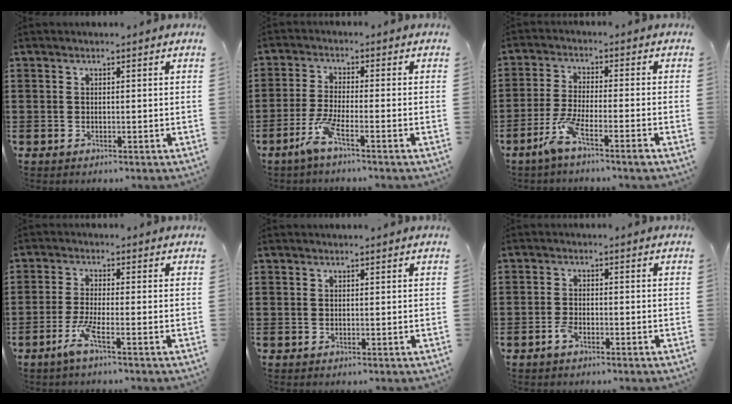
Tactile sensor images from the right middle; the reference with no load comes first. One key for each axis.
{"total": 5.1, "fx": -3.0, "fy": 0.3, "fz": 4.2, "tx": -0.097, "ty": -0.012, "tz": -0.059}
{"total": 6.0, "fx": -3.8, "fy": 0.7, "fz": 4.6, "tx": -0.101, "ty": -0.009, "tz": -0.073}
{"total": 4.5, "fx": -2.4, "fy": 0.2, "fz": 3.8, "tx": -0.084, "ty": -0.011, "tz": -0.048}
{"total": 0.0}
{"total": 2.2, "fx": -1.4, "fy": 0.8, "fz": 1.5, "tx": -0.044, "ty": -0.003, "tz": -0.032}